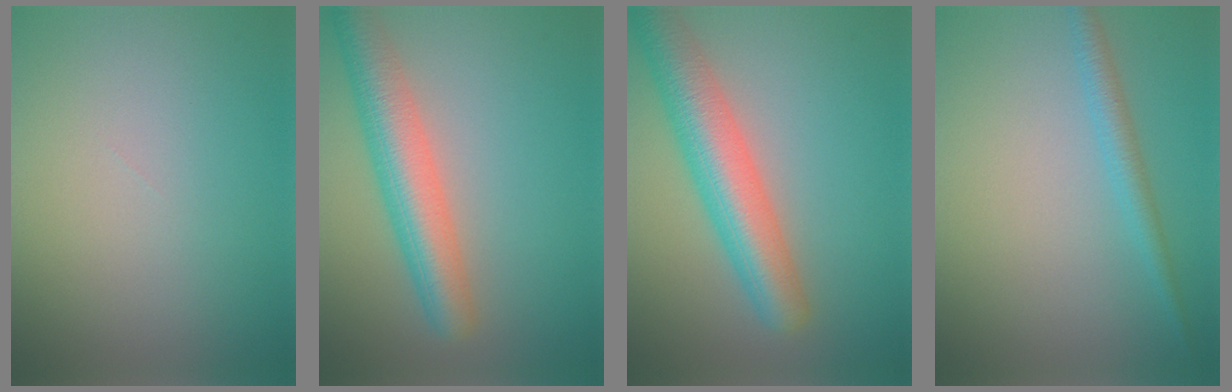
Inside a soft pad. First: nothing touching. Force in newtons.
{"total": 6.6, "press": 6.6, "slide": 0.2}
{"total": 7.4, "press": 7.4, "slide": 0.4}
{"total": 2.1, "press": 2.1, "slide": 0.1}